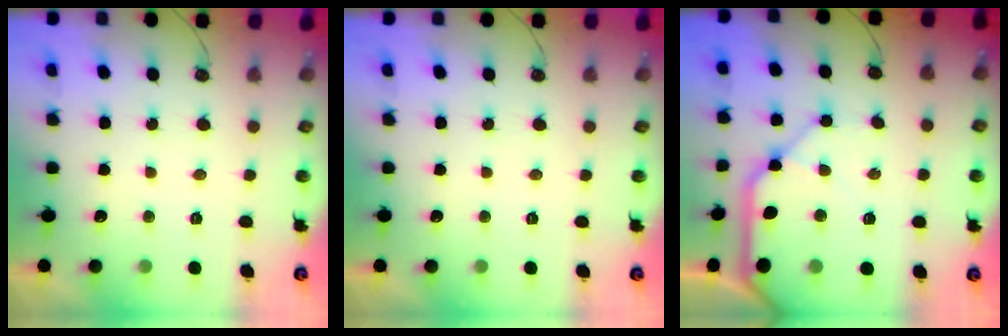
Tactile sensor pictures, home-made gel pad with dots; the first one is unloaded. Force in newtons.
{"total": 0.0}
{"total": 15.2, "press": 15.0, "slide": 2.4}